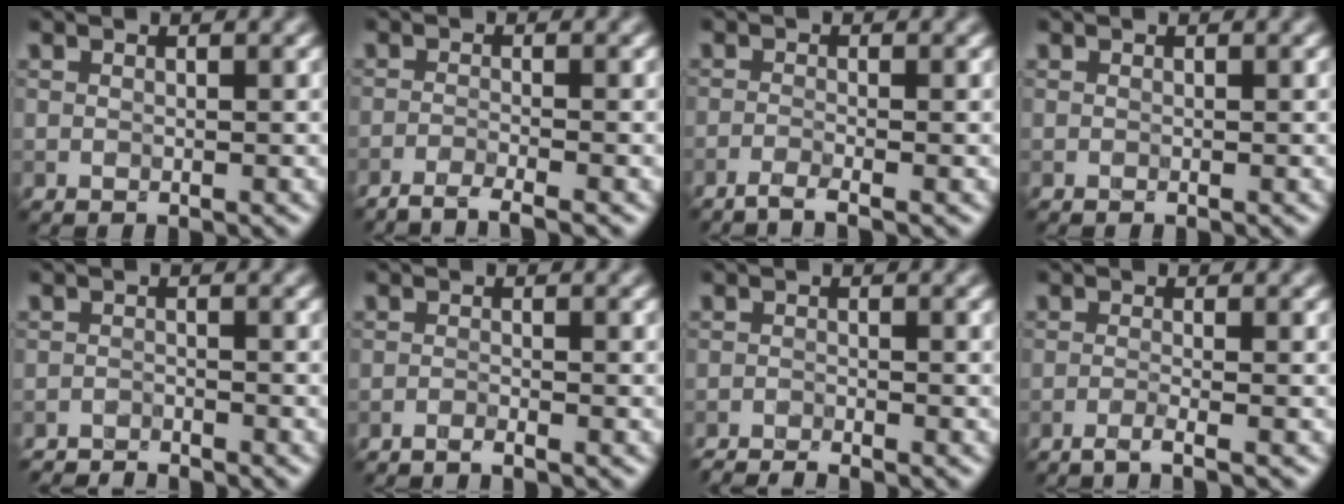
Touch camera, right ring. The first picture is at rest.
{"total": 3.0, "force": [-2.4, 0.4, 1.7], "torque": [-0.031, 0.004, -0.055]}
{"total": 1.9, "force": [-1.4, 0.2, 1.3], "torque": [-0.023, -0.001, -0.040]}
{"total": 0.0}
{"total": 2.6, "force": [-2.6, 0.3, 0.2], "torque": [-0.001, -0.005, -0.052]}
{"total": 1.2, "force": [-1.1, 0.0, 0.6], "torque": [-0.016, 0.000, -0.026]}
{"total": 2.7, "force": [-2.6, 0.1, 0.7], "torque": [-0.018, -0.005, -0.052]}
{"total": 1.8, "force": [-1.2, 0.2, 1.3], "torque": [-0.015, 0.000, -0.038]}